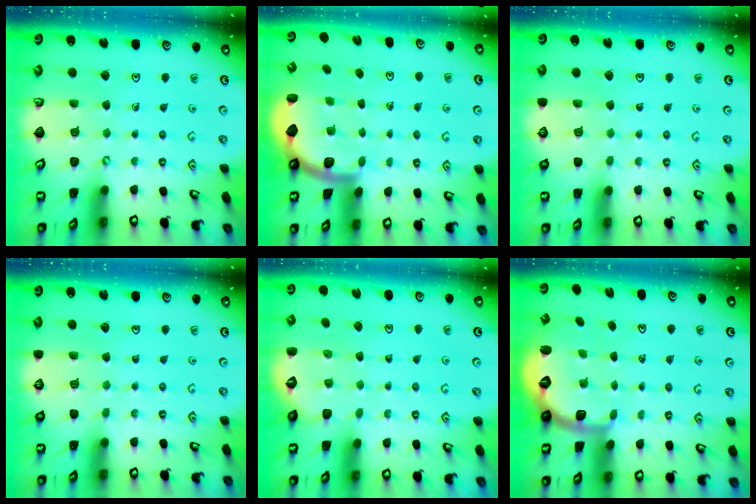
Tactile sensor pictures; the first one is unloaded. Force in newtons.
{"total": 1.8, "press": 1.8, "slide": 0.1}
{"total": 0.0}
{"total": 0.0}
{"total": 2.1, "press": 1.0, "slide": 1.8}
{"total": 2.6, "press": 1.6, "slide": 2.1}